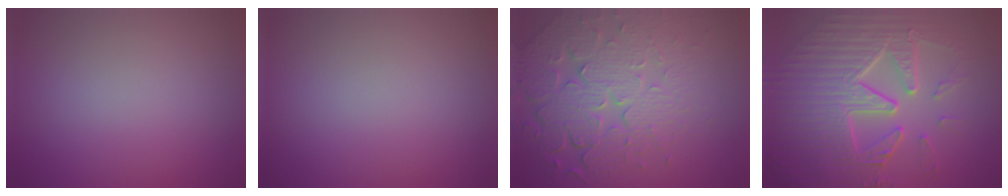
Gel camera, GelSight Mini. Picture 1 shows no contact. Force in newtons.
{"total": 0.0}
{"total": 7.7, "press": 5.5, "slide": 5.4}
{"total": 9.6, "press": 6.6, "slide": 7.0}